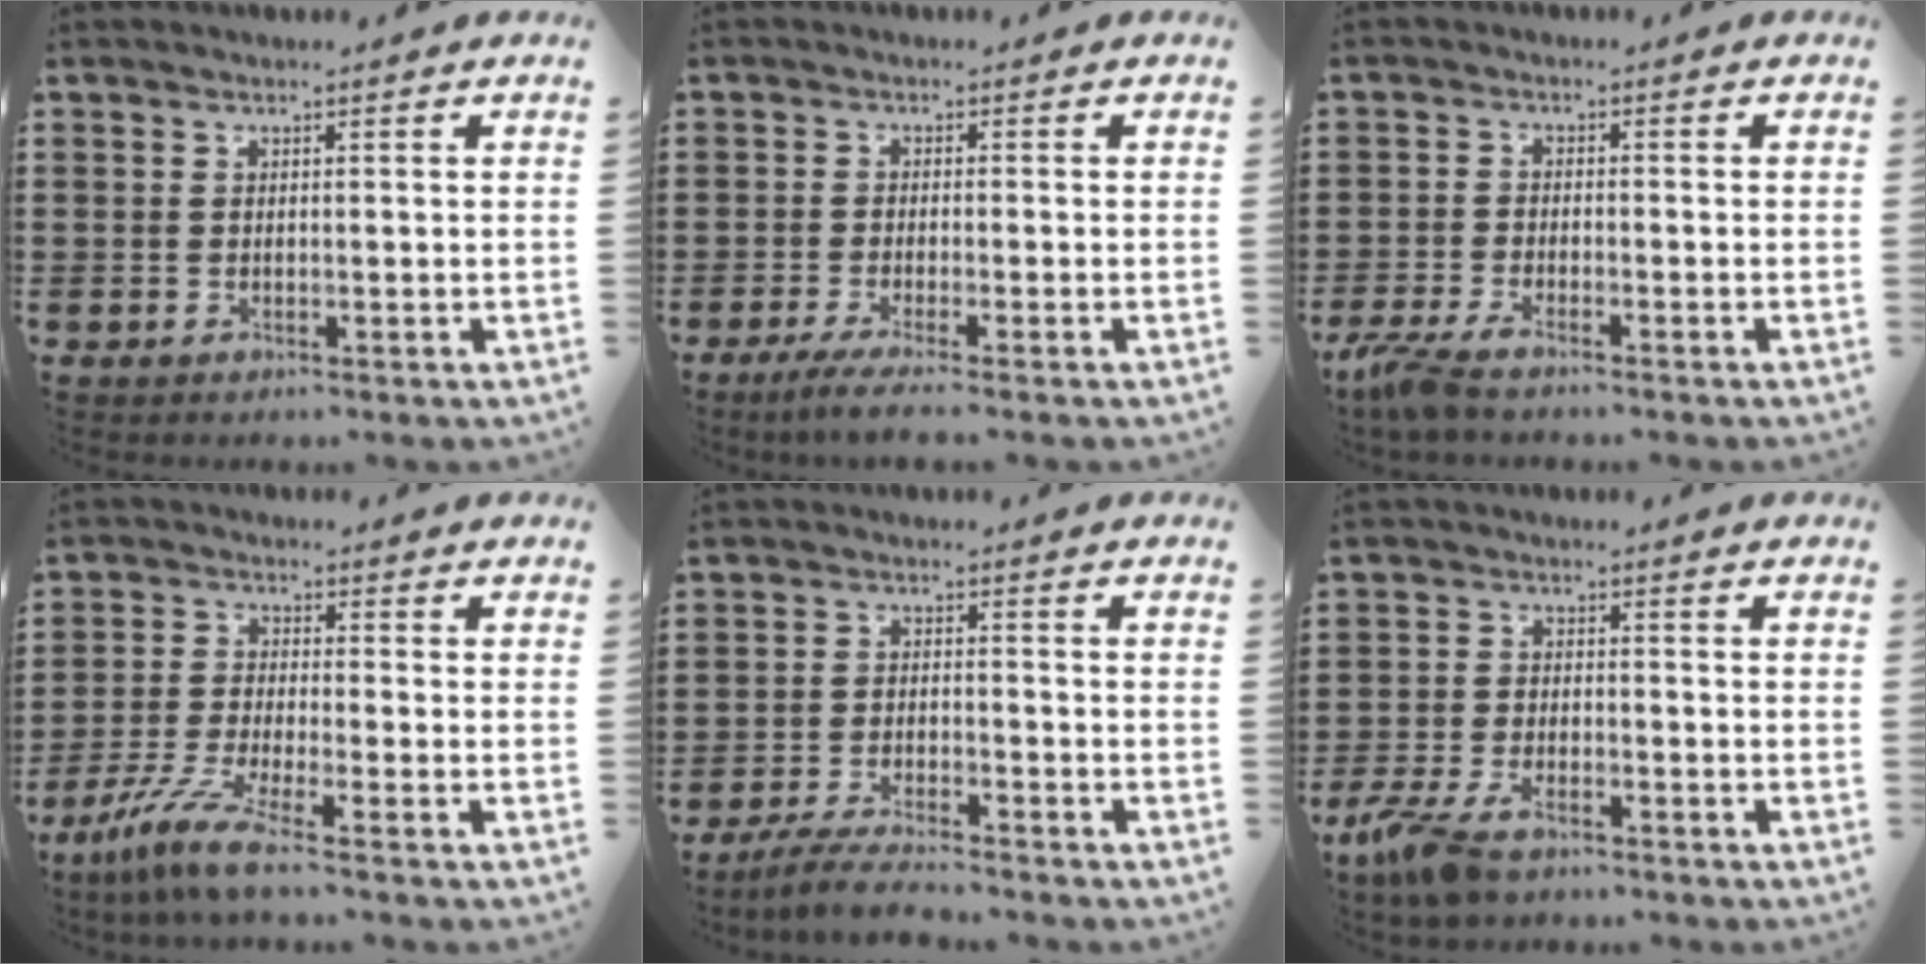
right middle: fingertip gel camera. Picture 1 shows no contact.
{"total": 2.5, "force": [-1.8, -0.4, 1.7], "torque": [-0.036, -0.010, -0.034]}
{"total": 3.7, "force": [-3.0, 0.2, 2.1], "torque": [-0.065, -0.015, -0.065]}
{"total": 6.6, "force": [-4.8, 0.0, 4.5], "torque": [-0.115, -0.027, -0.098]}
{"total": 4.3, "force": [-4.0, 0.0, 1.7], "torque": [-0.036, -0.007, -0.078]}
{"total": 5.5, "force": [-4.1, 1.7, 3.4], "torque": [-0.090, -0.009, -0.084]}